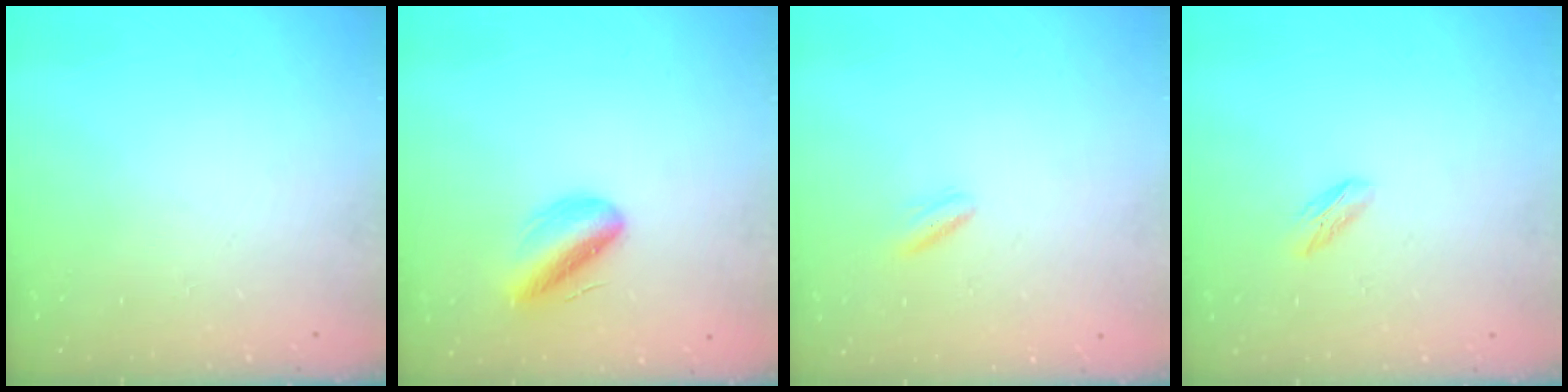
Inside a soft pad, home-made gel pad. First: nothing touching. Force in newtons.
{"total": 9.3, "press": 9.0, "slide": 2.4}
{"total": 3.0, "press": 2.8, "slide": 1.0}
{"total": 2.7, "press": 2.6, "slide": 0.8}